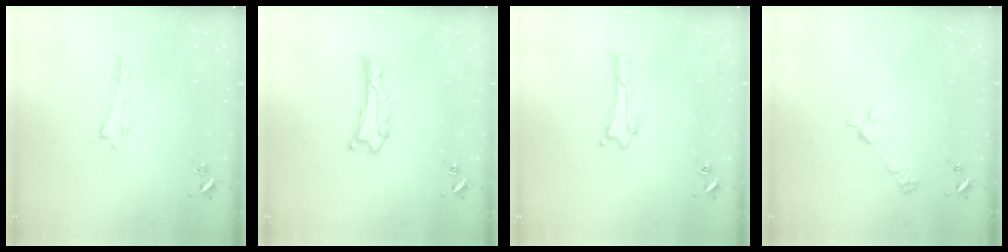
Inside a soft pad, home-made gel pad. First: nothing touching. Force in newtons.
{"total": 1.2, "press": 1.2, "slide": 0.1}
{"total": 0.0}
{"total": 2.9, "press": 2.9, "slide": 0.2}